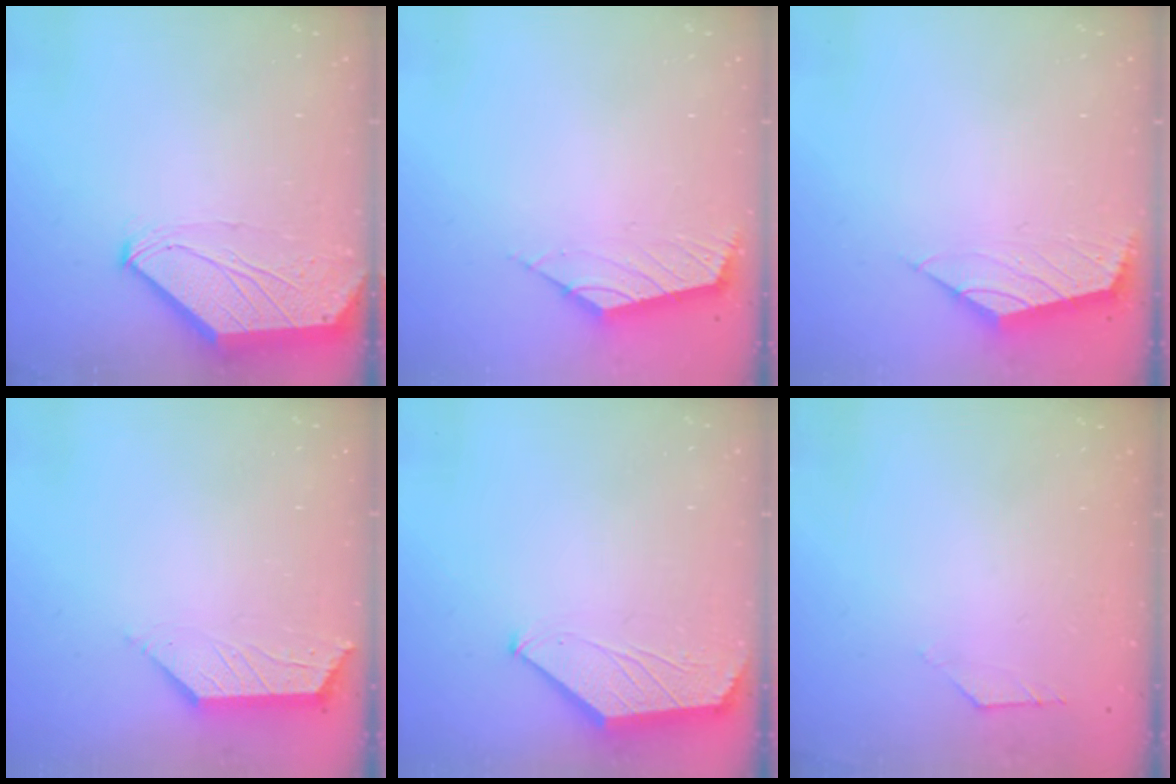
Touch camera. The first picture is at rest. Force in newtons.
{"total": 2.7, "press": 2.6, "slide": 0.6}
{"total": 2.3, "press": 2.2, "slide": 0.6}
{"total": 3.0, "press": 2.9, "slide": 0.5}
{"total": 1.6, "press": 1.6, "slide": 0.4}
{"total": 3.2, "press": 3.2, "slide": 0.6}